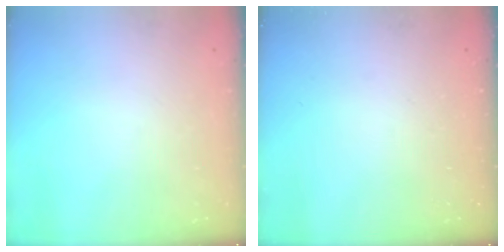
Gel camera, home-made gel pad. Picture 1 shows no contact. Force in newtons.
{"total": 0.0}